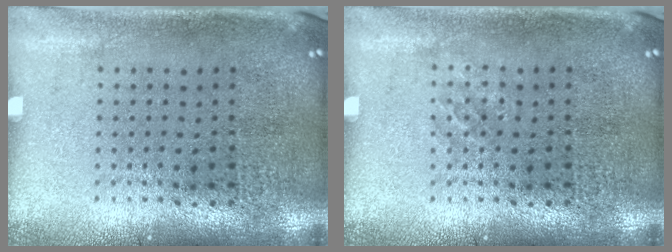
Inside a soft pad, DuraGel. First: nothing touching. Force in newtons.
{"total": 0.8, "press": 0.8, "slide": 0.2}